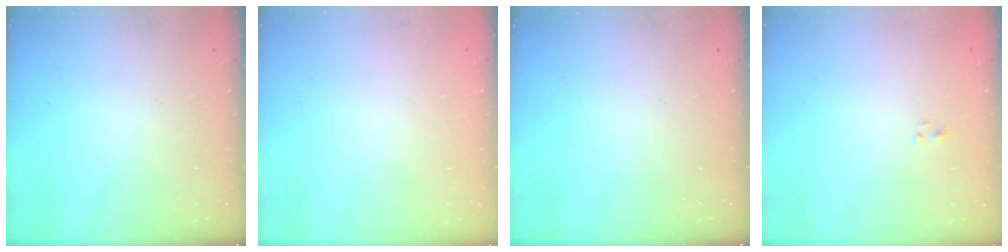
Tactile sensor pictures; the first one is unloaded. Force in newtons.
{"total": 1.8, "press": 1.8, "slide": 0.2}
{"total": 0.0}
{"total": 0.6, "press": 0.3, "slide": 0.5}